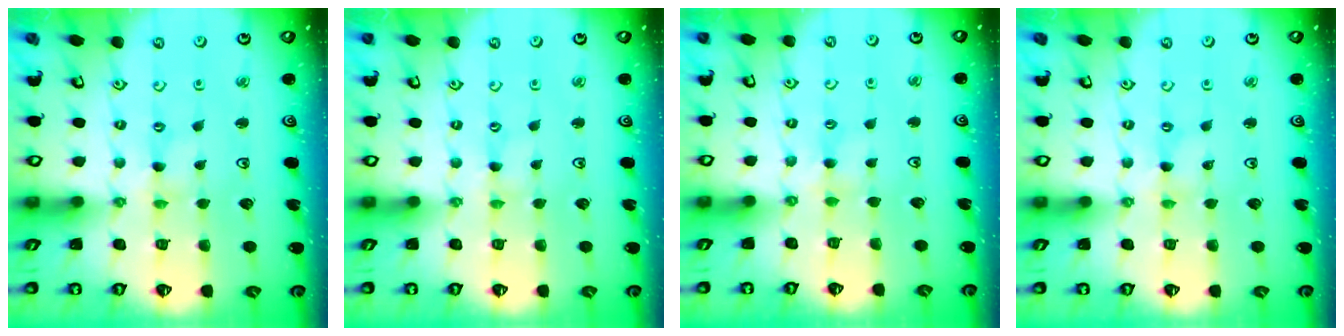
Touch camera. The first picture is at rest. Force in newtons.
{"total": 0.0}
{"total": 2.3, "press": 2.3, "slide": 0.4}
{"total": 0.6, "press": 0.6, "slide": 0.1}